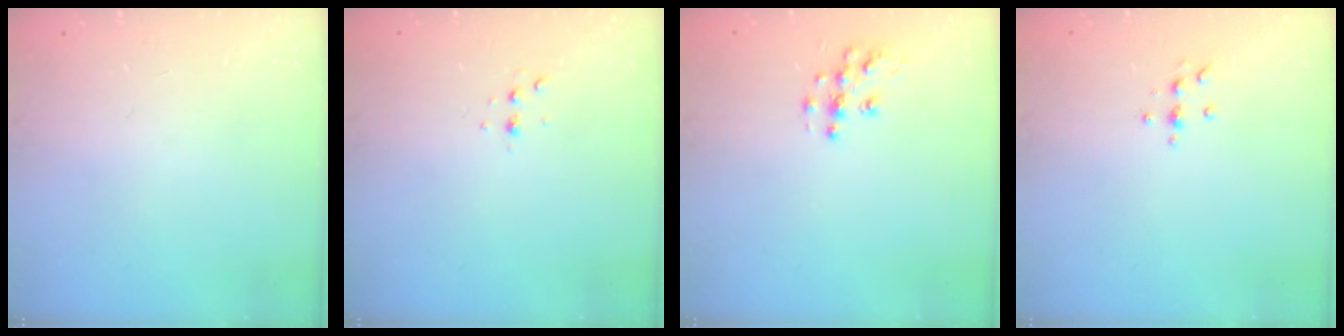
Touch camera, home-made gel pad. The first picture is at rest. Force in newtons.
{"total": 2.8, "press": 2.8, "slide": 0.7}
{"total": 7.3, "press": 7.3, "slide": 0.2}
{"total": 4.1, "press": 4.1, "slide": 0.5}